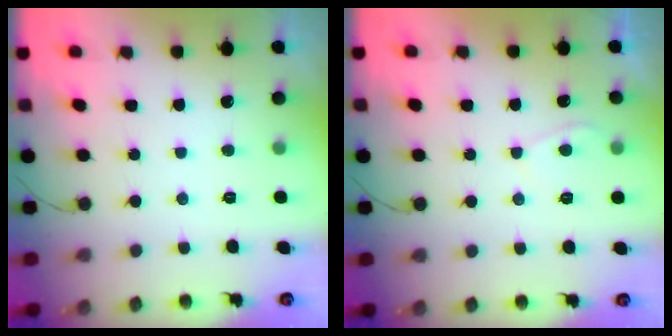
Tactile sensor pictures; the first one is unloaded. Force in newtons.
{"total": 3.0, "press": 3.0, "slide": 0.4}